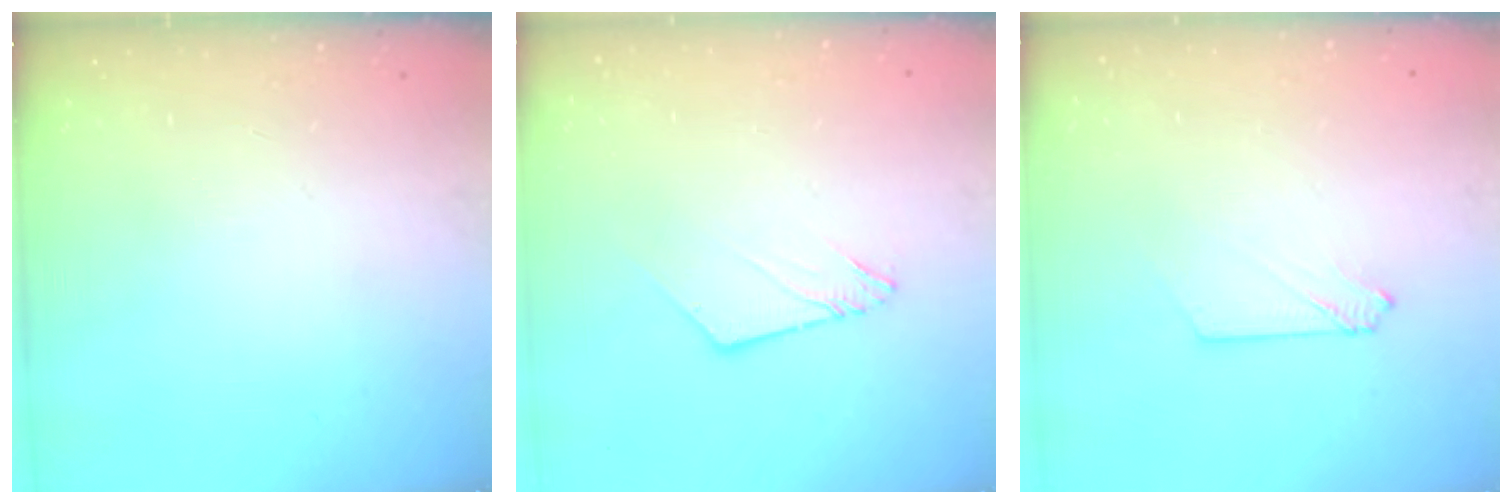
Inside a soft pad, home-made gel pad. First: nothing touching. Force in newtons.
{"total": 6.2, "press": 6.2, "slide": 0.6}
{"total": 2.1, "press": 2.1, "slide": 0.3}